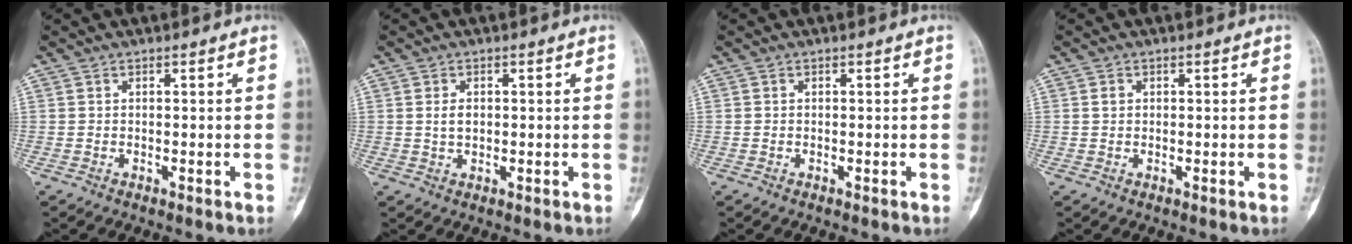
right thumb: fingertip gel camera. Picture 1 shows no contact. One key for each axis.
{"total": 2.2, "fx": 0.3, "fy": 1.5, "fz": 1.7, "tx": -0.028, "ty": 0.001, "tz": 0.008}
{"total": 0.0}
{"total": 1.0, "fx": 0.2, "fy": 0.8, "fz": 0.5, "tx": -0.008, "ty": 0.002, "tz": 0.004}